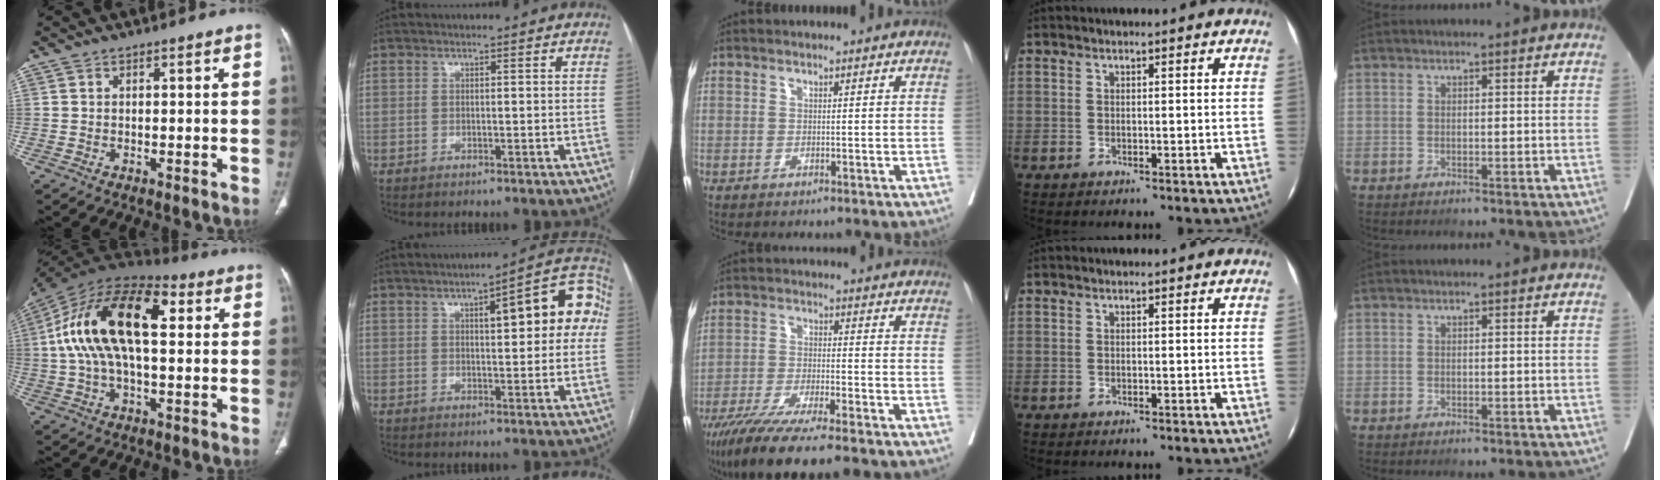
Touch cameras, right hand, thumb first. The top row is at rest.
{"thumb": {"total": 21.5, "force": [3.8, 10.6, 18.3], "torque": [-0.330, 0.038, 0.053]}, "index": {"total": 13.4, "force": [3.1, 3.6, 12.5], "torque": [-0.149, 0.037, 0.033]}, "middle": {"total": 13.7, "force": [-10.7, 0.9, 8.5], "torque": [-0.148, -0.040, -0.174]}}